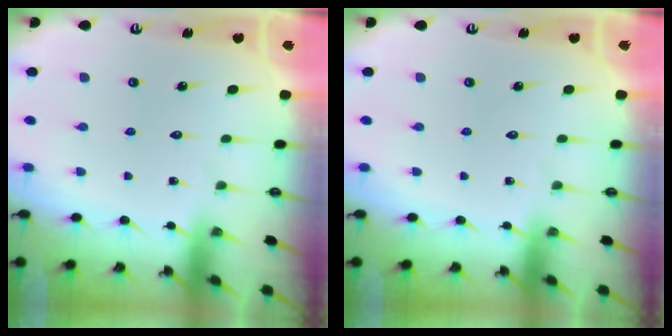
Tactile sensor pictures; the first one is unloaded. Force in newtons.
{"total": 0.0}